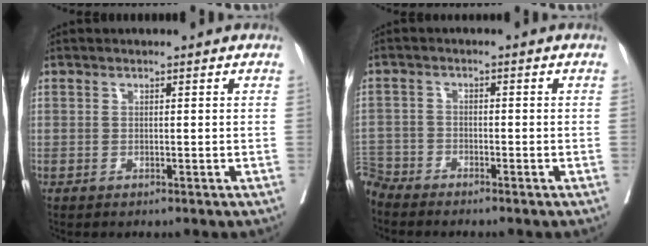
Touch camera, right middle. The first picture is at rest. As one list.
[{"total": 4.4, "force": [-4.3, 0.7, -0.6], "torque": [0.016, -0.008, -0.085]}]